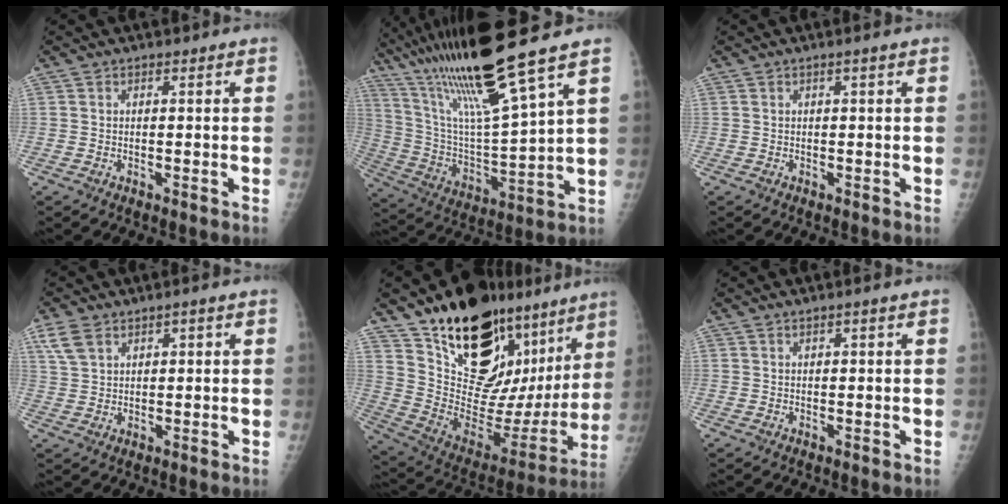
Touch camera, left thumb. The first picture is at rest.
{"total": 20.6, "force": [14.9, 0.4, 14.2], "torque": [-0.257, -0.058, 0.282]}
{"total": 0.0}
{"total": 4.7, "force": [2.6, 3.1, 2.4], "torque": [-0.039, -0.002, 0.058]}
{"total": 31.2, "force": [20.2, 14.3, 18.9], "torque": [-0.263, -0.085, 0.319]}
{"total": 0.5, "force": [0.4, 0.3, 0.2], "torque": [-0.001, -0.001, 0.005]}